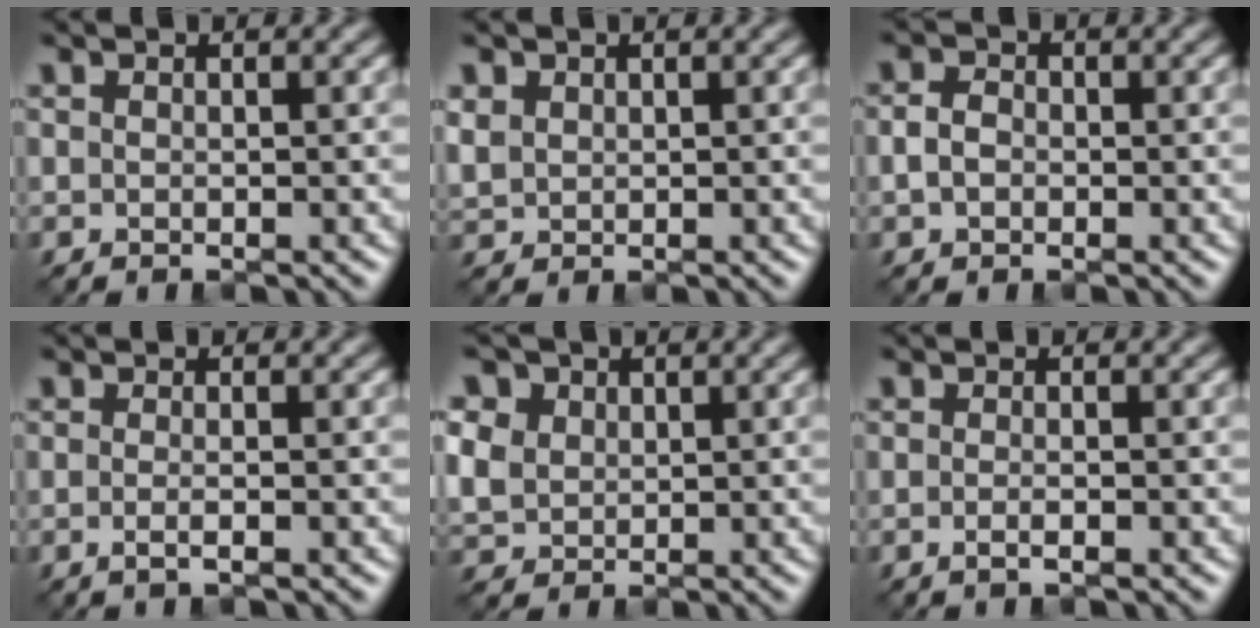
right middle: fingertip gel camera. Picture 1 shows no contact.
{"total": 1.5, "force": [0.8, 1.3, 0.4], "torque": [-0.012, -0.001, 0.020]}
{"total": 1.8, "force": [-0.3, 1.4, 1.1], "torque": [-0.024, 0.000, -0.009]}
{"total": 1.5, "force": [-0.4, 0.5, 1.3], "torque": [-0.021, -0.005, -0.014]}
{"total": 7.2, "force": [3.2, 5.6, 3.2], "torque": [-0.103, 0.020, 0.051]}
{"total": 1.2, "force": [-0.5, 0.3, 1.0], "torque": [-0.017, -0.003, -0.011]}